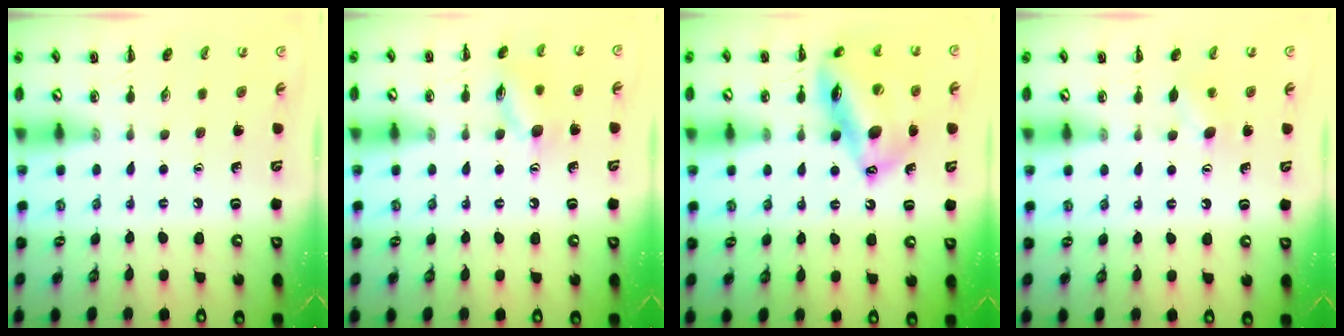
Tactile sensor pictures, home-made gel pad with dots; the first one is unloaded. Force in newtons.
{"total": 10.3, "press": 10.3, "slide": 0.6}
{"total": 17.9, "press": 17.5, "slide": 4.1}
{"total": 4.9, "press": 4.8, "slide": 0.8}